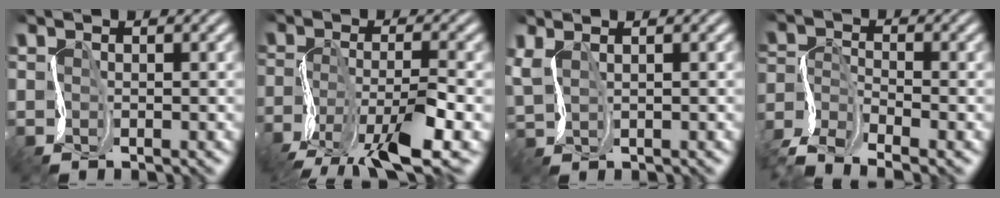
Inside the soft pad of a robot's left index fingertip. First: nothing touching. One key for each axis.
{"total": 7.6, "fx": -4.6, "fy": 1.8, "fz": 5.7, "tx": -0.108, "ty": -0.003, "tz": -0.093}
{"total": 2.4, "fx": 1.4, "fy": 1.0, "fz": 1.6, "tx": -0.053, "ty": 0.016, "tz": 0.025}
{"total": 6.4, "fx": -5.0, "fy": 2.1, "fz": 3.4, "tx": -0.069, "ty": -0.010, "tz": -0.106}